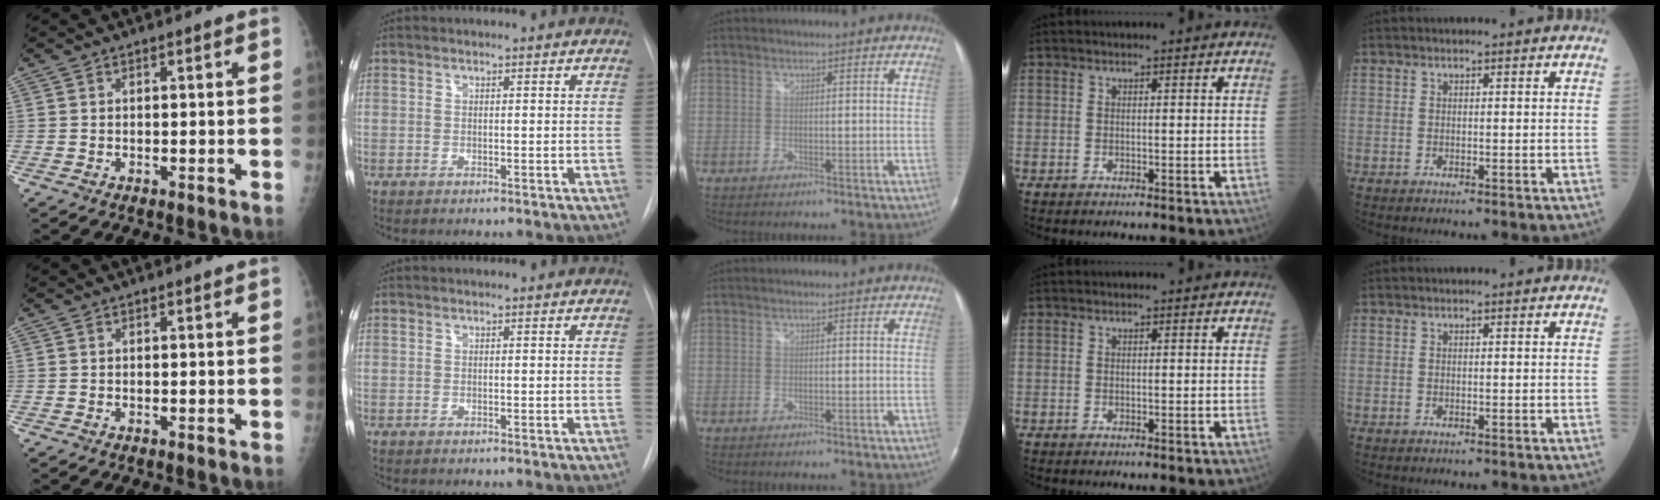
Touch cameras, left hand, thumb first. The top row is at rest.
{}